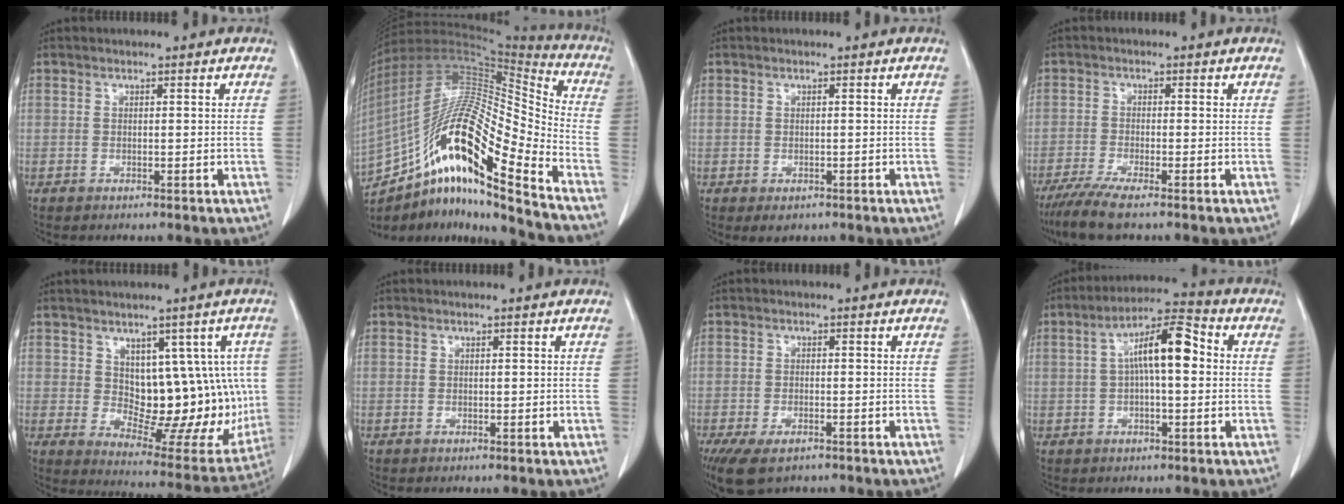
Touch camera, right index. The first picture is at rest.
{"total": 25.5, "force": [-15.0, 3.2, 20.3], "torque": [-0.391, -0.001, -0.269]}
{"total": 1.8, "force": [-0.9, 1.3, 0.8], "torque": [-0.007, 0.000, -0.002]}
{"total": 5.5, "force": [-4.1, -0.2, 3.6], "torque": [-0.065, -0.016, -0.077]}
{"total": 14.2, "force": [1.8, 7.9, 11.6], "torque": [-0.124, 0.012, 0.047]}
{"total": 0.0}
{"total": 7.4, "force": [-5.0, 3.3, 4.3], "torque": [-0.083, -0.011, -0.078]}
{"total": 9.8, "force": [1.1, 2.4, 9.4], "torque": [-0.168, 0.033, 0.013]}